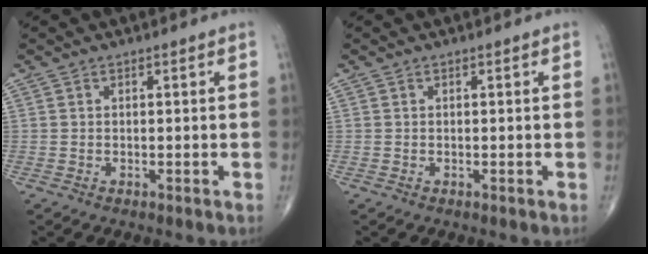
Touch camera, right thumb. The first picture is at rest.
{"total": 0.0}